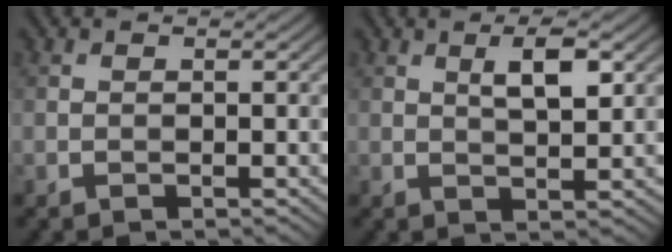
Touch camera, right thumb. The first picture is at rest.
{"total": 4.2, "force": [1.6, 1.1, 3.7], "torque": [-0.068, -0.001, 0.029]}